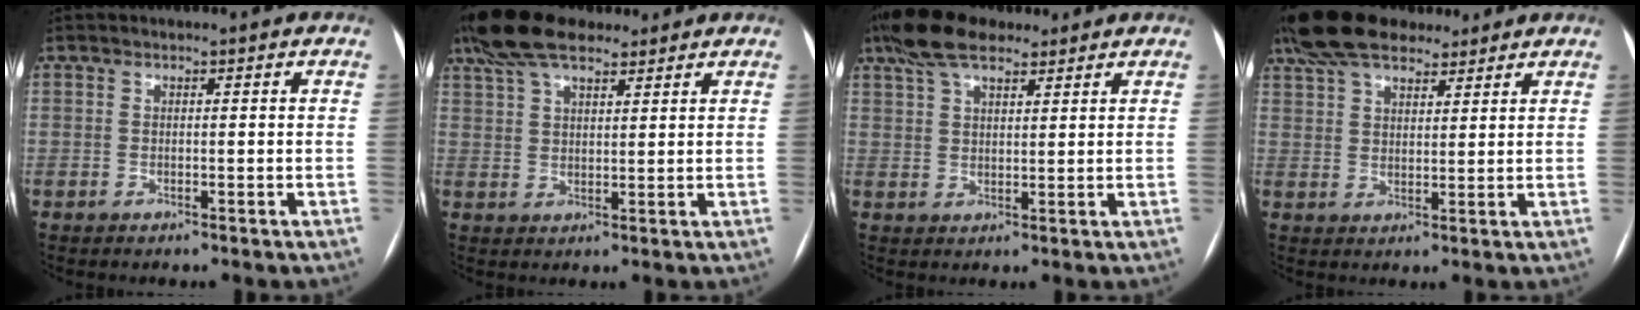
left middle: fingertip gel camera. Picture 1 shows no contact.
{"total": 10.9, "force": [8.4, 3.7, 5.9], "torque": [-0.116, 0.045, 0.154]}
{"total": 8.7, "force": [6.5, 3.1, 4.9], "torque": [-0.100, 0.033, 0.117]}
{"total": 14.0, "force": [11.0, 5.4, 6.7], "torque": [-0.135, 0.053, 0.192]}